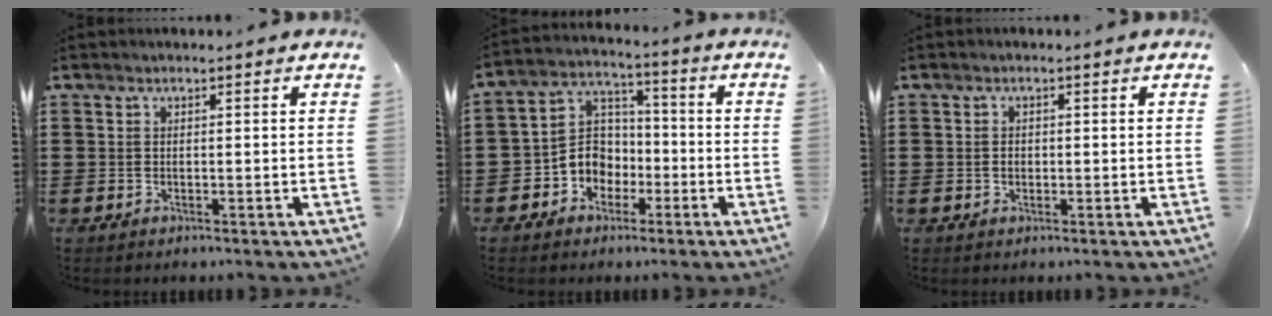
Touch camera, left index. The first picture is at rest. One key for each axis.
{"total": 6.6, "fx": -2.6, "fy": 5.8, "fz": 1.6, "tx": -0.065, "ty": 0.005, "tz": -0.057}
{"total": 1.1, "fx": 0.0, "fy": 0.8, "fz": 0.7, "tx": -0.016, "ty": 0.003, "tz": -0.001}